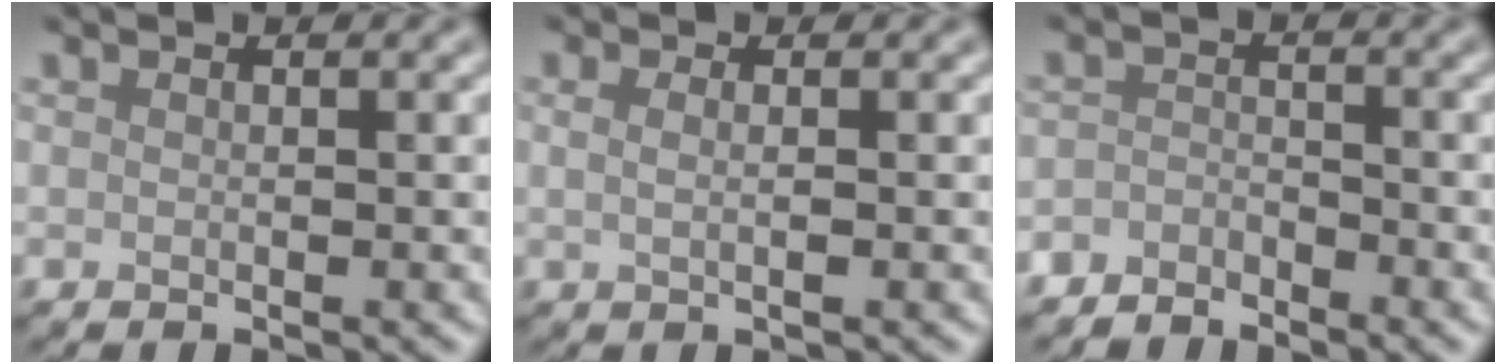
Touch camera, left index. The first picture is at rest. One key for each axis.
{"total": 1.9, "fx": 0.6, "fy": 1.0, "fz": 1.5, "tx": -0.013, "ty": 0.000, "tz": -0.004}
{"total": 2.2, "fx": -2.0, "fy": 0.9, "fz": 0.1, "tx": -0.002, "ty": 0.005, "tz": -0.045}